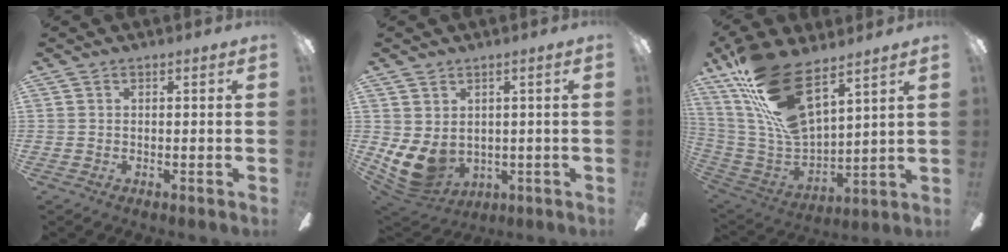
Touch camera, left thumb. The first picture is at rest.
{"total": 9.3, "force": [-0.3, 7.2, 5.9], "torque": [-0.149, -0.019, -0.003]}
{"total": 20.7, "force": [13.2, 7.9, 13.9], "torque": [-0.300, -0.080, 0.235]}